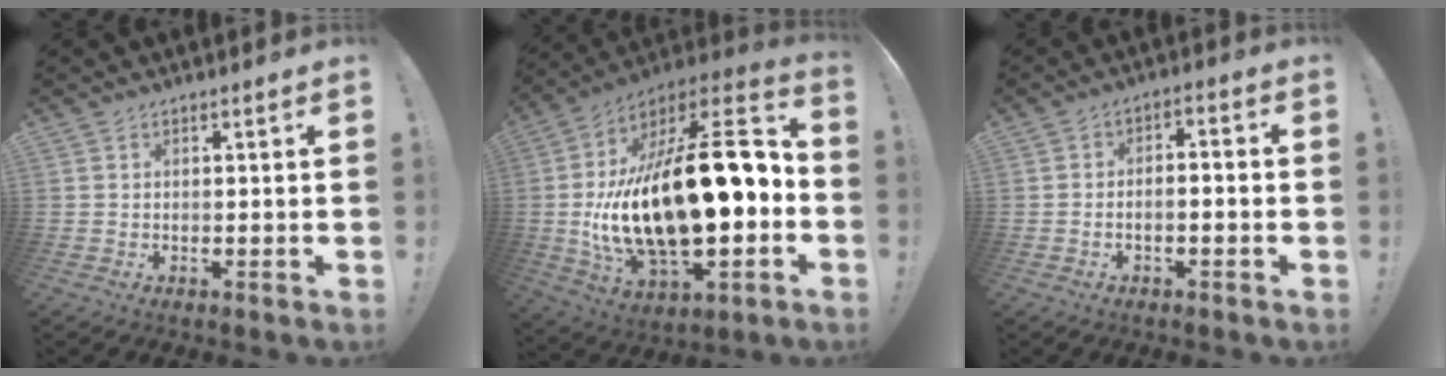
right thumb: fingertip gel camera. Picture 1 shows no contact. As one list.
[{"total": 29.6, "force": [-0.5, 13.9, 26.1], "torque": [-0.459, -0.011, 0.009]}, {"total": 3.2, "force": [-2.1, 1.0, 2.1], "torque": [-0.033, 0.007, -0.035]}]